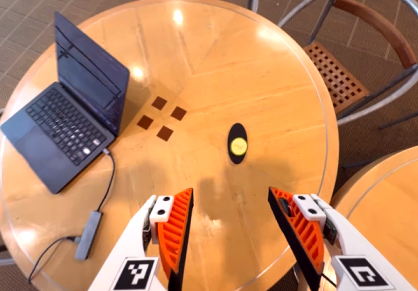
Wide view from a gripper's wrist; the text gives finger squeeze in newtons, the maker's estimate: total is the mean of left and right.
{"total": 0.0}